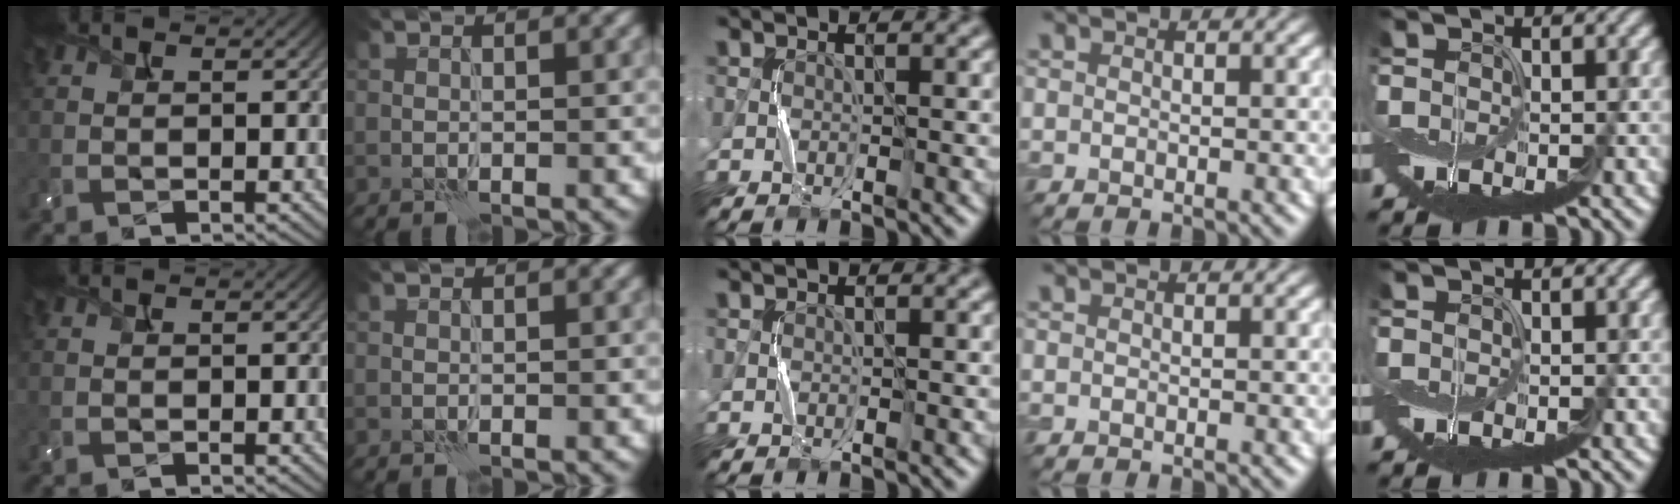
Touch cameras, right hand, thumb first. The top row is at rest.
{}